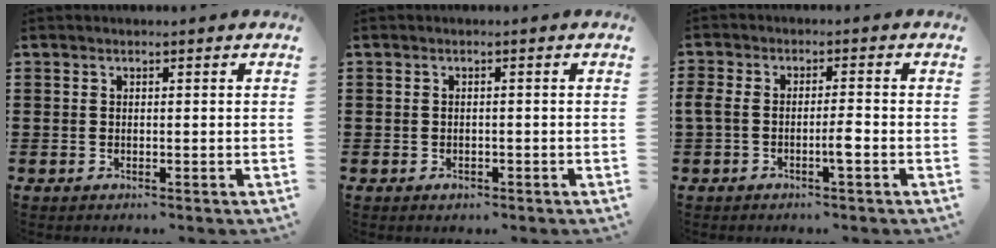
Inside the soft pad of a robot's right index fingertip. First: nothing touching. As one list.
[{"total": 0.9, "force": [-0.6, 0.5, 0.5], "torque": [-0.012, -0.003, -0.011]}, {"total": 3.7, "force": [-1.3, 0.8, 3.3], "torque": [-0.067, 0.003, -0.028]}]